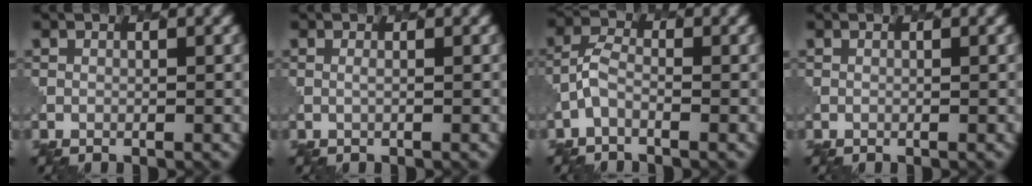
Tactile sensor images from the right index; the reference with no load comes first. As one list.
[{"total": 0.7, "force": [0.3, 0.2, 0.6], "torque": [-0.009, -0.004, 0.000]}, {"total": 1.7, "force": [-1.0, 0.8, 1.2], "torque": [-0.032, 0.004, -0.027]}, {"total": 0.0}]